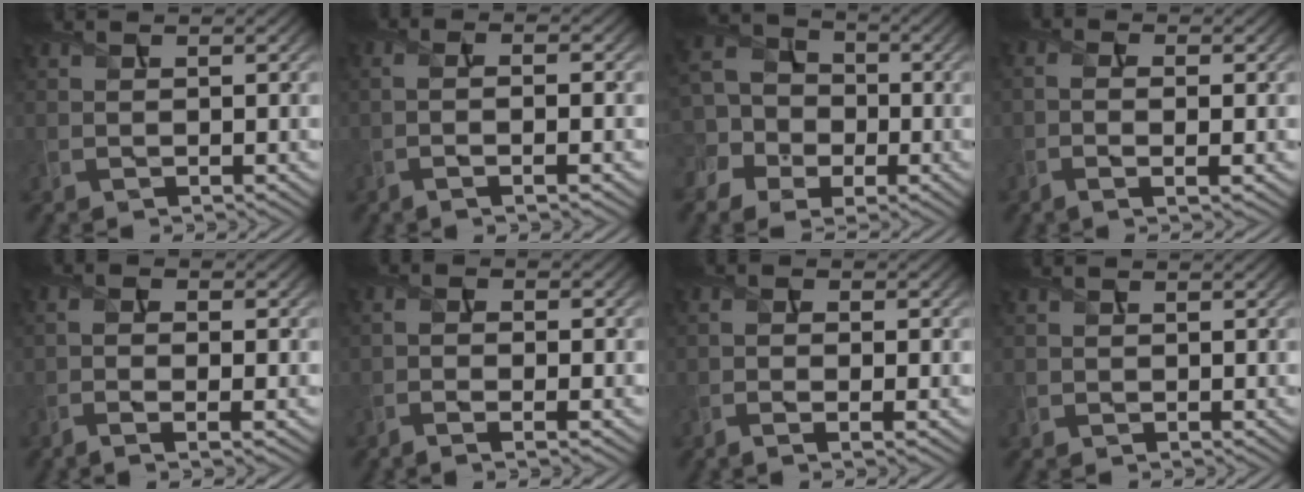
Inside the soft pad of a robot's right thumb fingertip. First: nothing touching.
{"total": 3.5, "force": [-1.1, 0.8, 3.2], "torque": [-0.051, 0.003, -0.027]}
{"total": 8.9, "force": [-2.9, 7.4, 3.8], "torque": [-0.096, -0.011, -0.080]}
{"total": 2.8, "force": [-0.8, 0.7, 2.5], "torque": [-0.054, -0.003, -0.020]}
{"total": 3.7, "force": [-1.4, 1.1, 3.3], "torque": [-0.065, -0.005, -0.030]}
{"total": 3.3, "force": [-1.5, 1.0, 2.8], "torque": [-0.051, -0.004, -0.032]}
{"total": 2.9, "force": [-1.0, 1.0, 2.5], "torque": [-0.040, -0.003, -0.025]}
{"total": 0.8, "force": [-0.4, 0.7, 0.0], "torque": [0.002, -0.007, -0.009]}